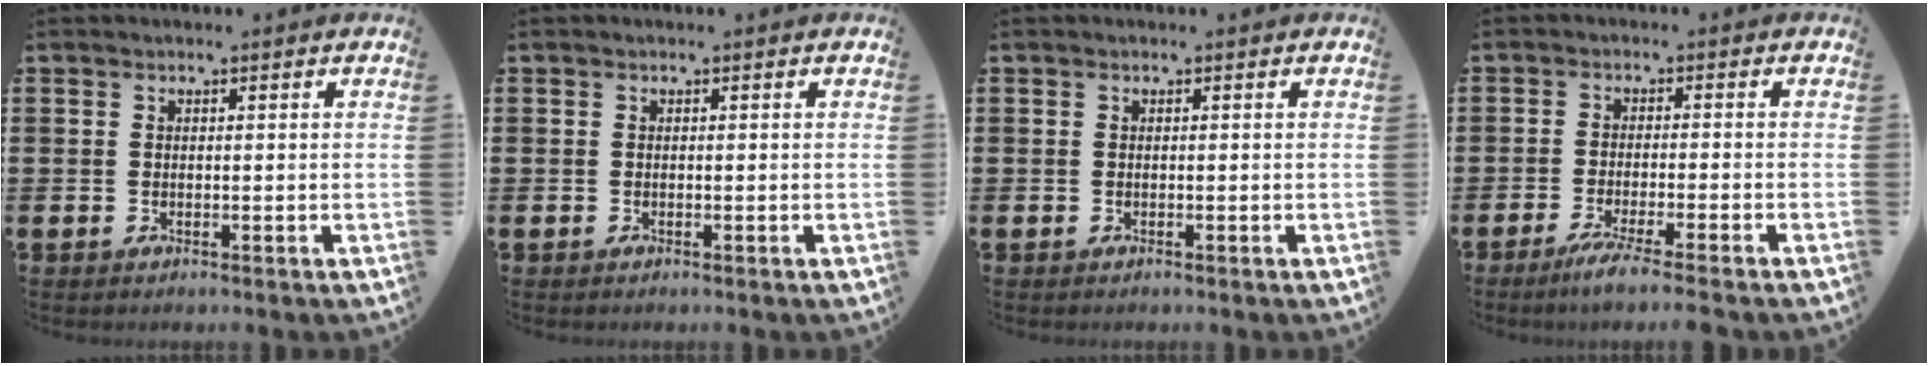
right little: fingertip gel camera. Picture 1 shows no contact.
{"total": 0.0}
{"total": 0.0}
{"total": 3.2, "force": [-2.3, -0.2, 2.3], "torque": [-0.043, -0.007, -0.042]}